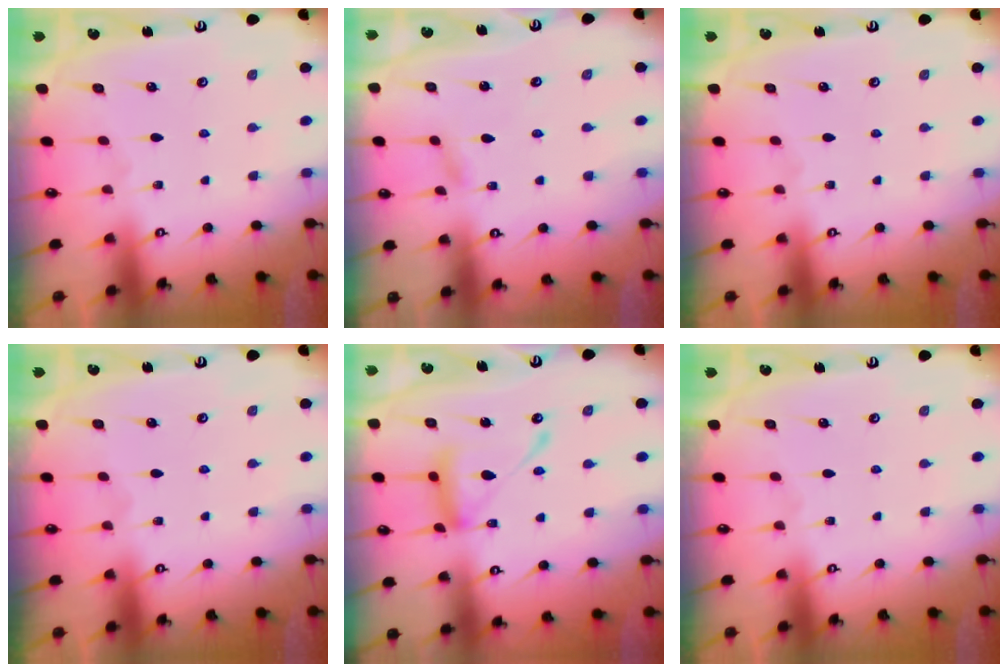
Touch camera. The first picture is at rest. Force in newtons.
{"total": 1.6, "press": 1.6, "slide": 0.1}
{"total": 0.0}
{"total": 0.0}
{"total": 13.5, "press": 13.4, "slide": 1.2}
{"total": 0.0}